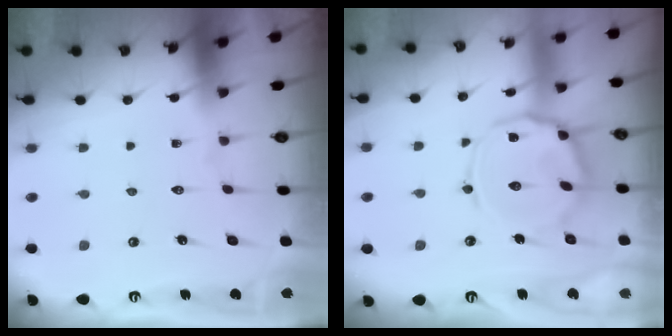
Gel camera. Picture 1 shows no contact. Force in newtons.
{"total": 13.6, "press": 13.5, "slide": 1.1}